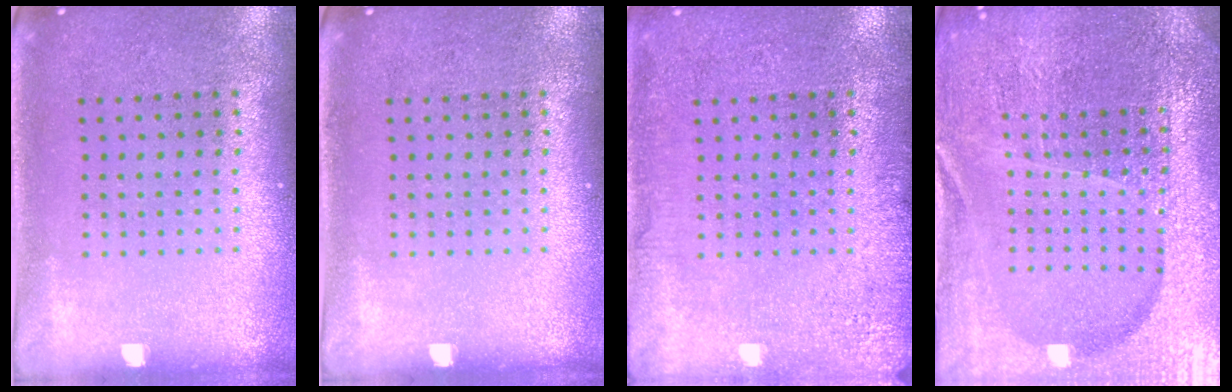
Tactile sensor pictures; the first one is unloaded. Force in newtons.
{"total": 0.0}
{"total": 2.5, "press": 2.4, "slide": 0.5}
{"total": 5.8, "press": 5.1, "slide": 2.7}